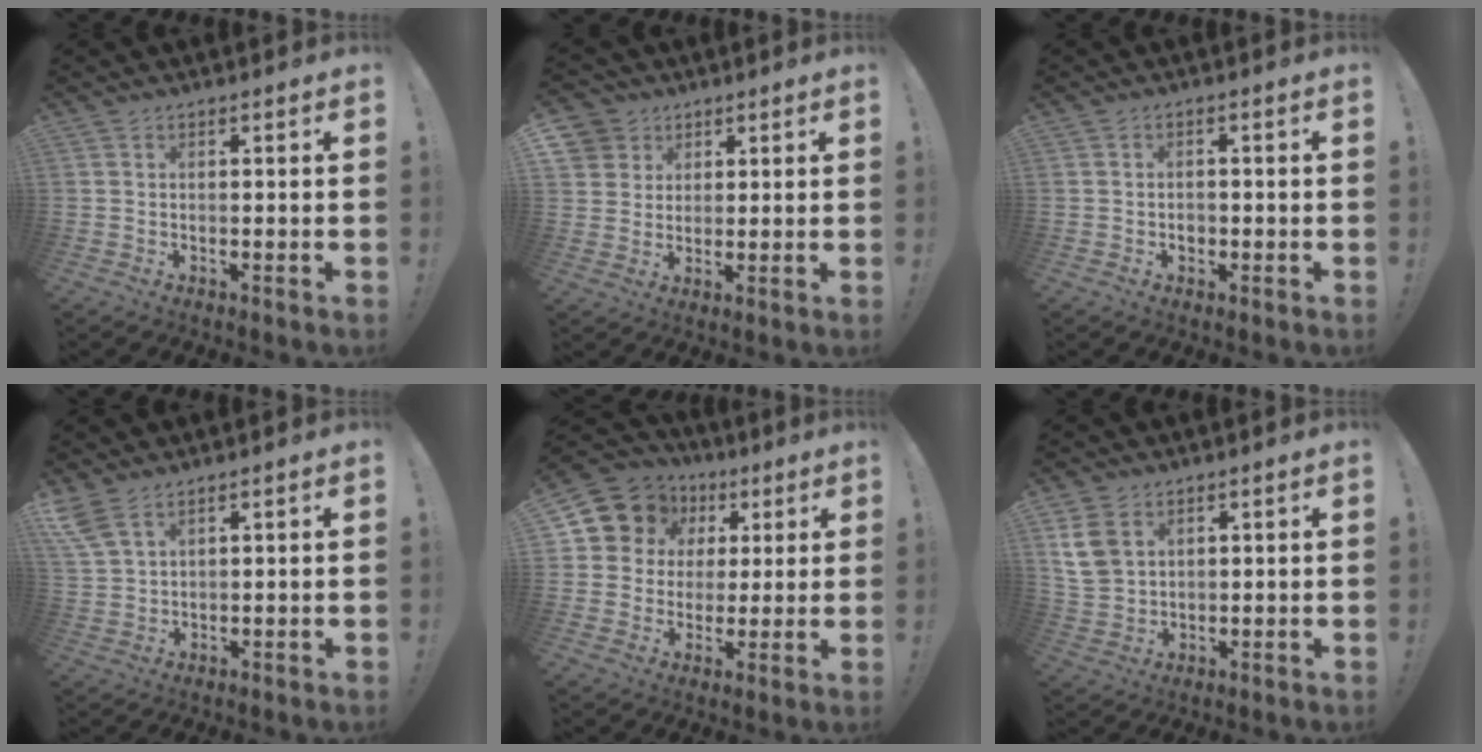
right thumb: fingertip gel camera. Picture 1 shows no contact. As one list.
[{"total": 6.8, "force": [3.5, 5.7, 0.7], "torque": [-0.007, -0.025, 0.068]}, {"total": 1.9, "force": [-0.6, 1.6, 0.9], "torque": [-0.007, 0.003, -0.013]}, {"total": 6.2, "force": [4.2, 2.6, 3.8], "torque": [-0.079, -0.012, 0.085]}, {"total": 11.4, "force": [4.9, 9.9, 3.0], "torque": [-0.050, -0.029, 0.106]}, {"total": 8.5, "force": [4.4, 6.0, 4.1], "torque": [-0.078, -0.010, 0.086]}]